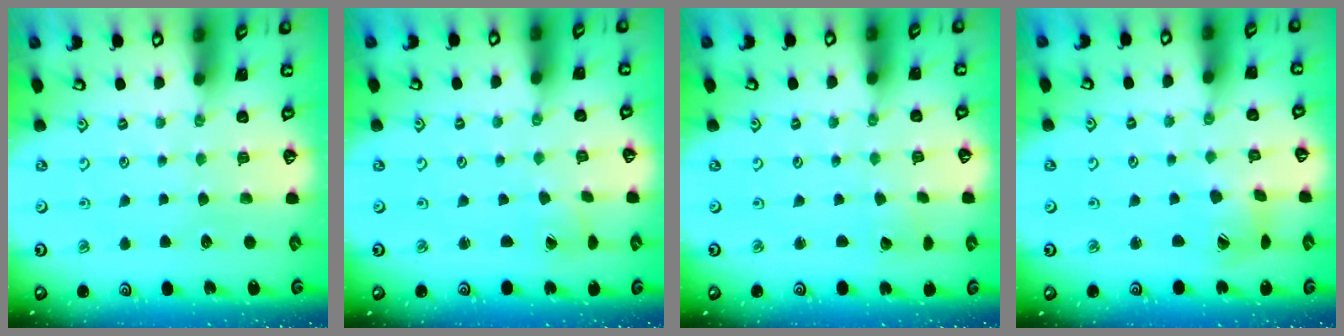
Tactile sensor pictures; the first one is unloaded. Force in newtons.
{"total": 0.8, "press": 0.8, "slide": 0.1}
{"total": 1.4, "press": 1.4, "slide": 0.0}
{"total": 6.1, "press": 6.0, "slide": 0.4}